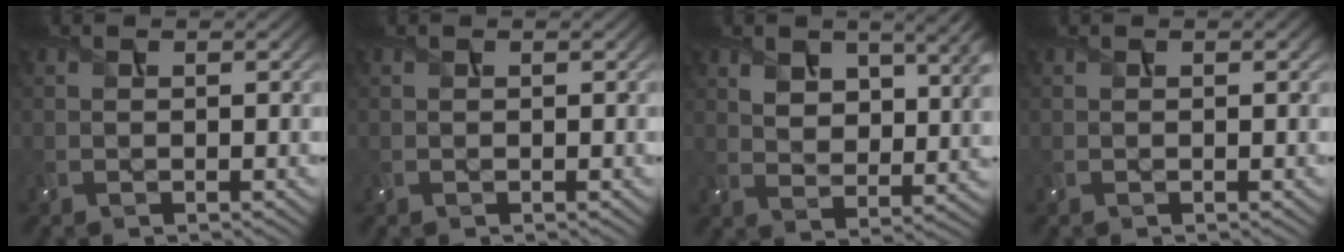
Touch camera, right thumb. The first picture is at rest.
{"total": 0.0}
{"total": 8.7, "force": [4.2, 4.7, 6.0], "torque": [-0.110, -0.008, 0.082]}
{"total": 0.6, "force": [0.4, 0.2, 0.3], "torque": [-0.009, -0.001, 0.004]}